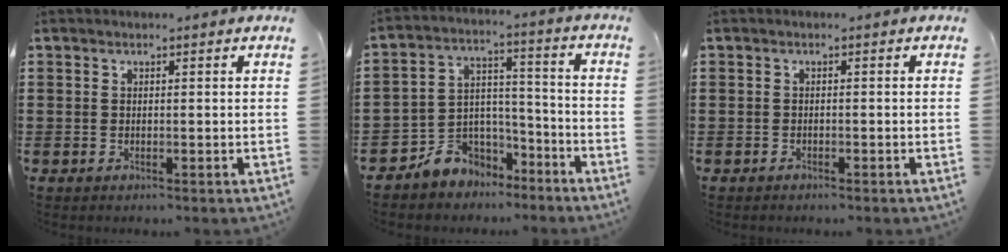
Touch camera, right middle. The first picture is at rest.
{"total": 6.2, "force": [-5.2, 3.4, -0.2], "torque": [-0.009, 0.016, -0.105]}
{"total": 0.7, "force": [-0.7, 0.2, 0.1], "torque": [-0.003, 0.001, -0.015]}